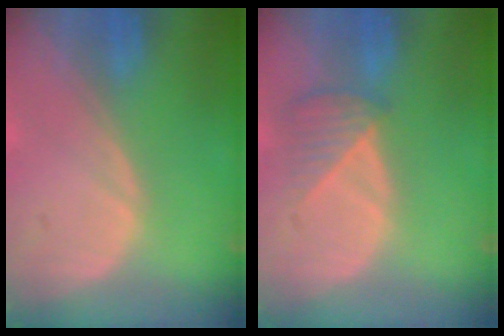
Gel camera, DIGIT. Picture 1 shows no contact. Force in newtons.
{"total": 3.6, "press": 3.5, "slide": 1.0}